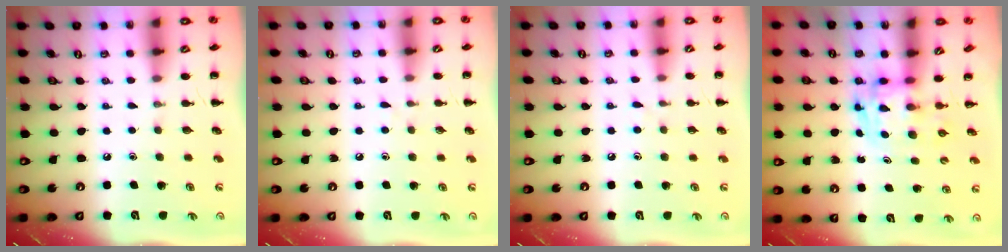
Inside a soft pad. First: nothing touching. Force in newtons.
{"total": 2.8, "press": 2.4, "slide": 1.4}
{"total": 3.0, "press": 2.6, "slide": 1.4}
{"total": 3.5, "press": 3.5, "slide": 0.6}